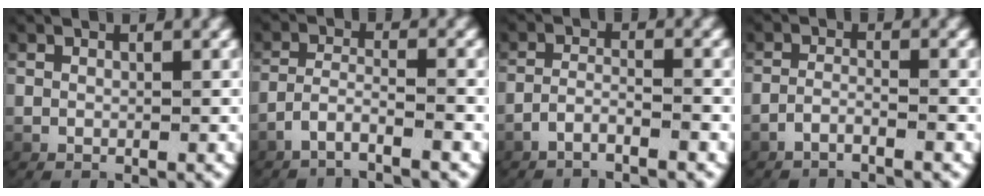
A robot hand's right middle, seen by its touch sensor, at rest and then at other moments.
{"total": 3.5, "force": [-3.0, 0.4, 1.8], "torque": [-0.044, -0.010, -0.048]}
{"total": 2.5, "force": [-2.2, 0.1, 1.1], "torque": [-0.029, -0.006, -0.039]}
{"total": 2.2, "force": [-2.0, 0.0, 1.1], "torque": [-0.030, -0.007, -0.034]}